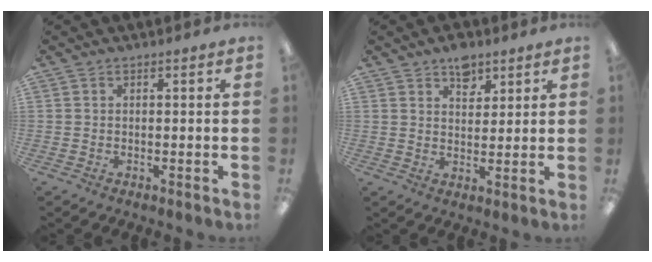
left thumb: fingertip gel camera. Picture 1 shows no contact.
{"total": 6.0, "force": [4.2, 3.6, 2.5], "torque": [-0.021, -0.019, 0.070]}